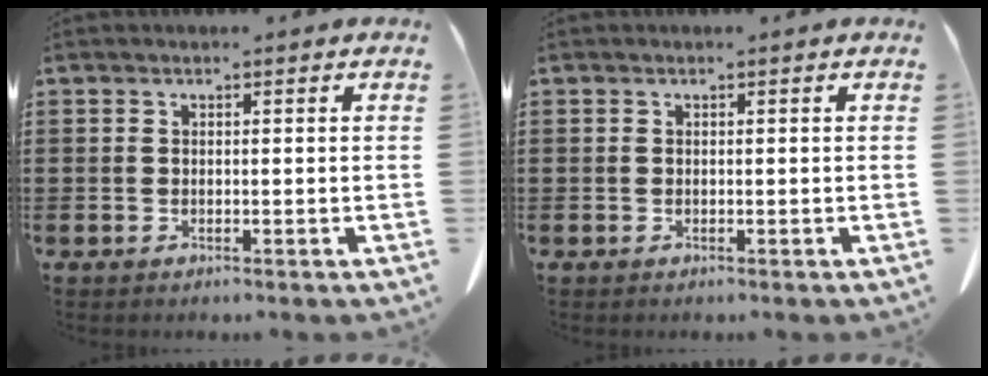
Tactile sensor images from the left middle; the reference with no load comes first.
{"total": 0.0}